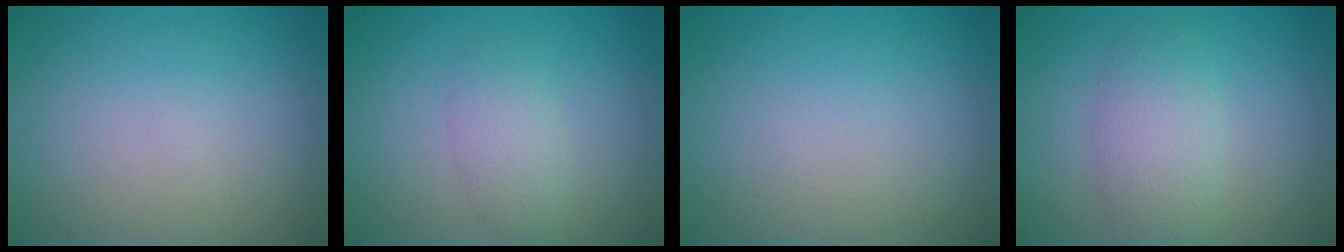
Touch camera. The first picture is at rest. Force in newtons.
{"total": 2.1, "press": 2.1, "slide": 0.1}
{"total": 0.0}
{"total": 3.7, "press": 3.7, "slide": 0.1}